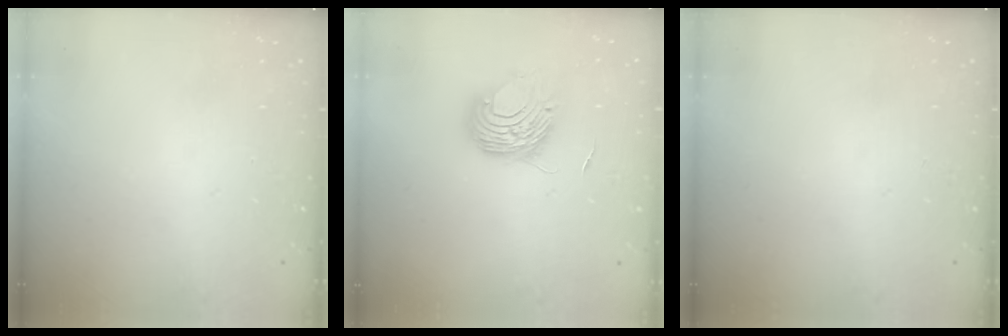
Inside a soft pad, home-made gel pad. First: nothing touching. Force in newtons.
{"total": 8.8, "press": 8.8, "slide": 0.3}
{"total": 0.0}